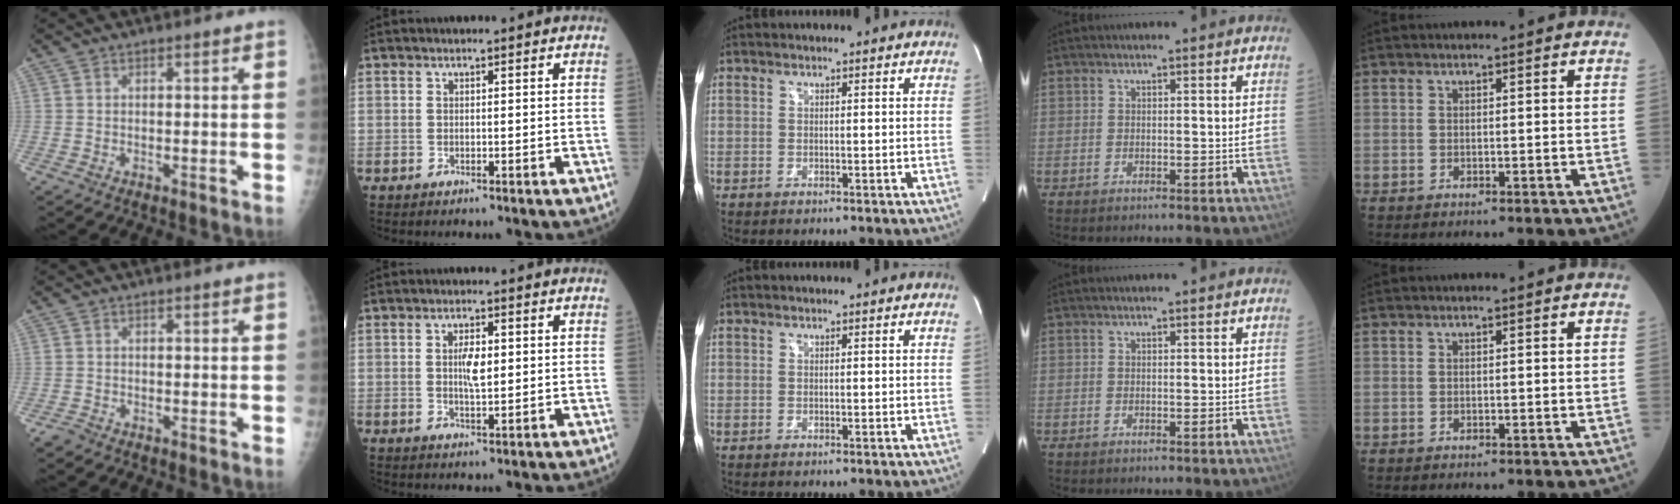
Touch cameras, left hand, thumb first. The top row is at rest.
{"thumb": {"total": 1.3, "force": [-1.1, 0.6, 0.2], "torque": [-0.006, -0.001, -0.025]}, "index": {"total": 3.4, "force": [0.3, 0.9, 3.3], "torque": [-0.062, -0.002, 0.005]}}